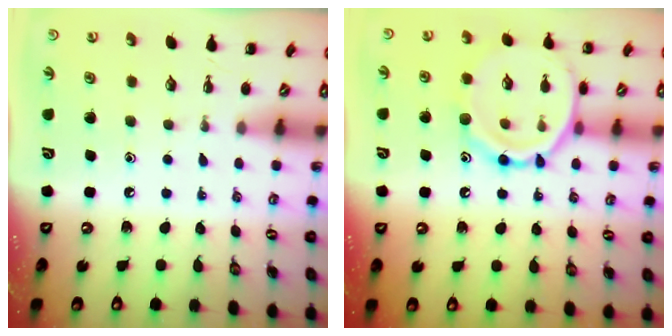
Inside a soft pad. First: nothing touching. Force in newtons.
{"total": 14.3, "press": 14.2, "slide": 0.8}